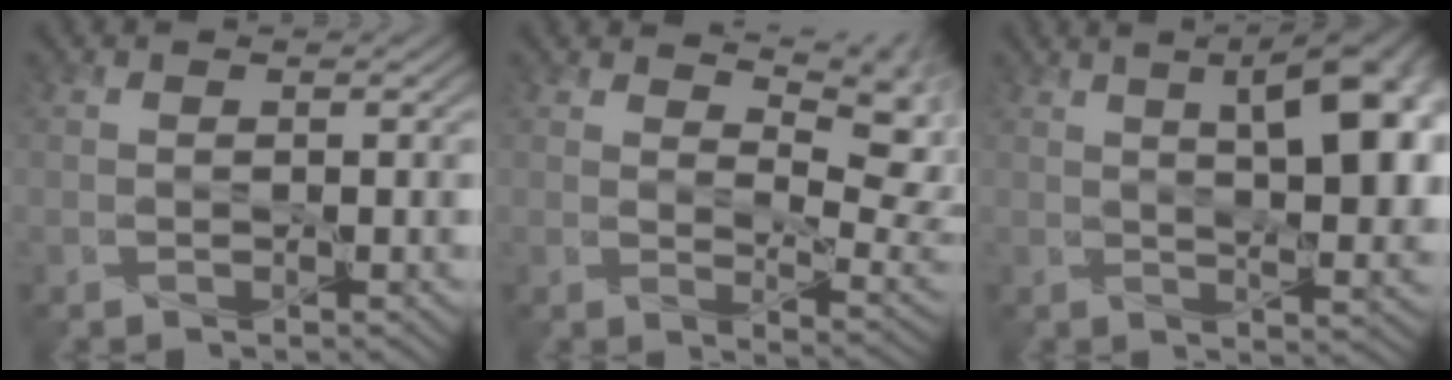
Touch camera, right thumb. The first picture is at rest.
{"total": 12.0, "force": [6.9, 5.0, 8.4], "torque": [-0.125, 0.001, 0.100]}
{"total": 12.5, "force": [3.3, 4.2, 11.3], "torque": [-0.141, 0.022, 0.037]}